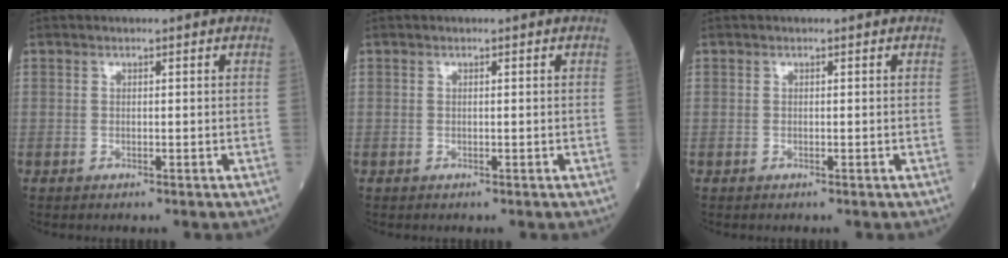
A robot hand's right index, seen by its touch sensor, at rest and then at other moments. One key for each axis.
{"total": 0.0}
{"total": 0.0}